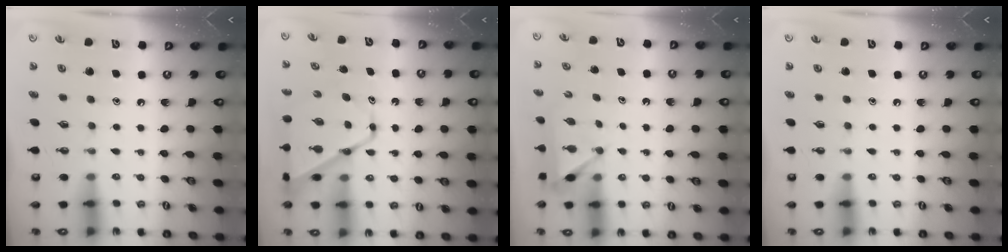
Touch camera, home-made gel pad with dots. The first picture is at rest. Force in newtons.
{"total": 12.7, "press": 12.7, "slide": 1.0}
{"total": 4.9, "press": 4.9, "slide": 0.2}
{"total": 0.0}